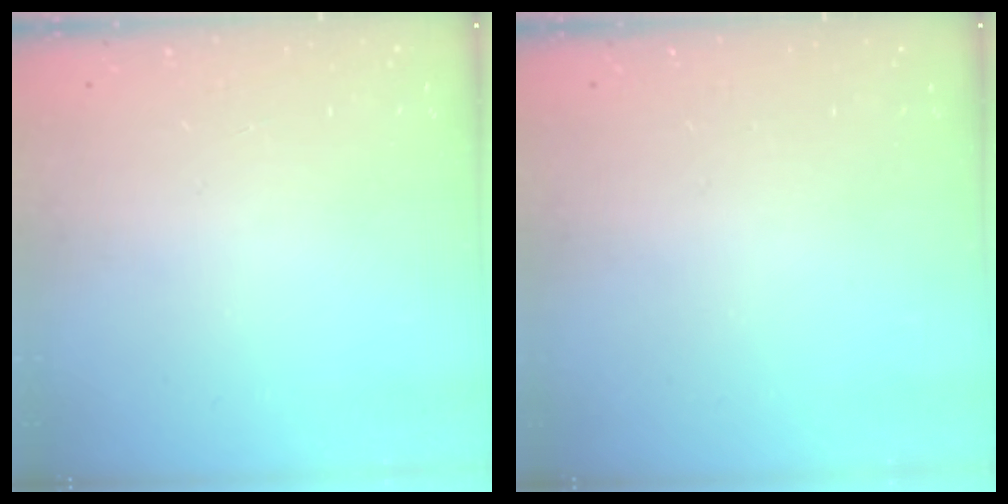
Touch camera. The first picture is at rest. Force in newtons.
{"total": 0.0}